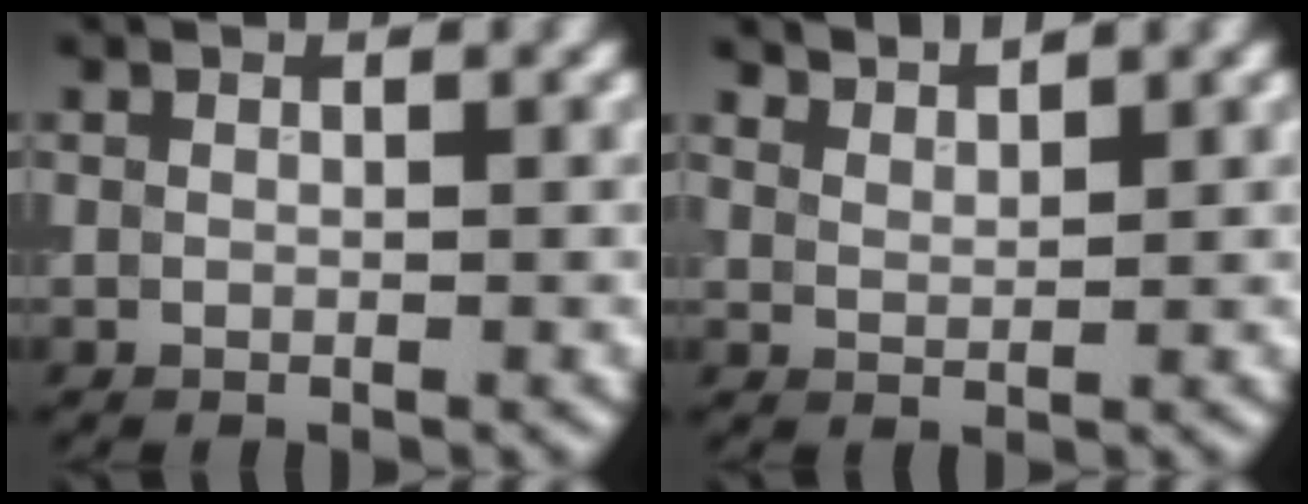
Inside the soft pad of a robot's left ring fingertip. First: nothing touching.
{"total": 3.0, "force": [2.9, 0.4, 0.6], "torque": [-0.010, -0.004, 0.049]}